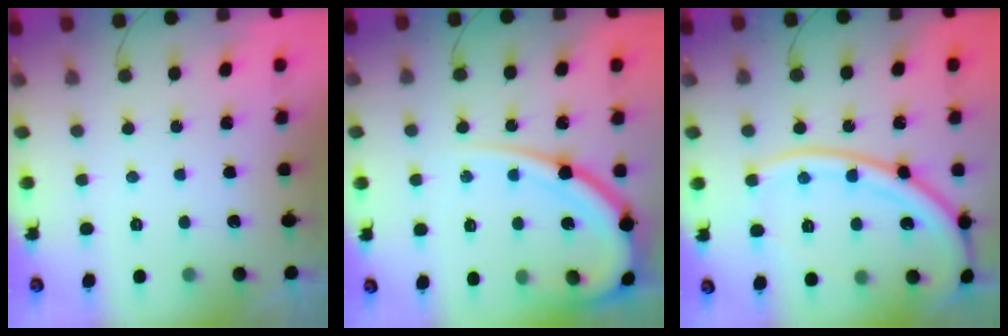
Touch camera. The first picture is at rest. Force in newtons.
{"total": 15.8, "press": 15.7, "slide": 1.6}
{"total": 18.7, "press": 18.5, "slide": 2.6}